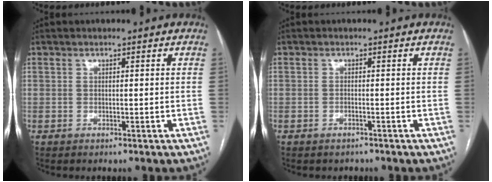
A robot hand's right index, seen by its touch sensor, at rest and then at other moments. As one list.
[{"total": 1.1, "force": [-1.0, 0.6, 0.2], "torque": [-0.007, 0.000, -0.012]}]